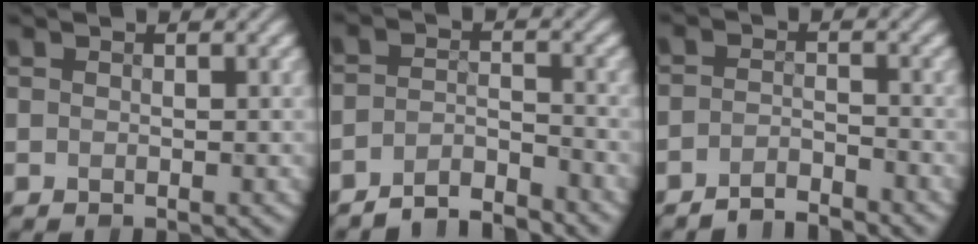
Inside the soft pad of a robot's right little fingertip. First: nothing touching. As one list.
[{"total": 3.6, "force": [-3.4, 0.8, 1.1], "torque": [-0.019, 0.006, -0.068]}, {"total": 2.5, "force": [-2.4, 0.4, 0.6], "torque": [-0.013, 0.007, -0.047]}]